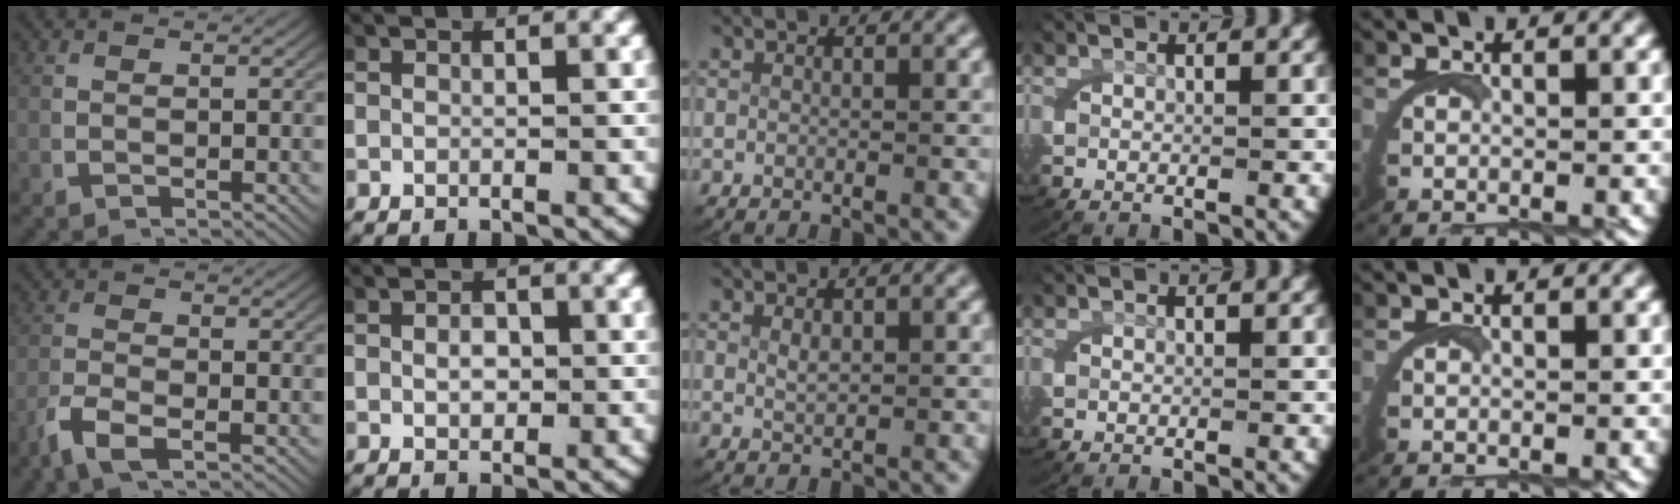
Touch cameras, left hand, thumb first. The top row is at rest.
{"thumb": {"total": 3.2, "force": [-1.8, 1.3, 2.3], "torque": [-0.060, -0.012, -0.033]}, "index": {"total": 1.5, "force": [-0.1, 1.0, 1.0], "torque": [-0.022, -0.008, 0.002]}, "middle": {"total": 0.9, "force": [0.3, 0.2, 0.8], "torque": [-0.019, -0.010, 0.017]}}